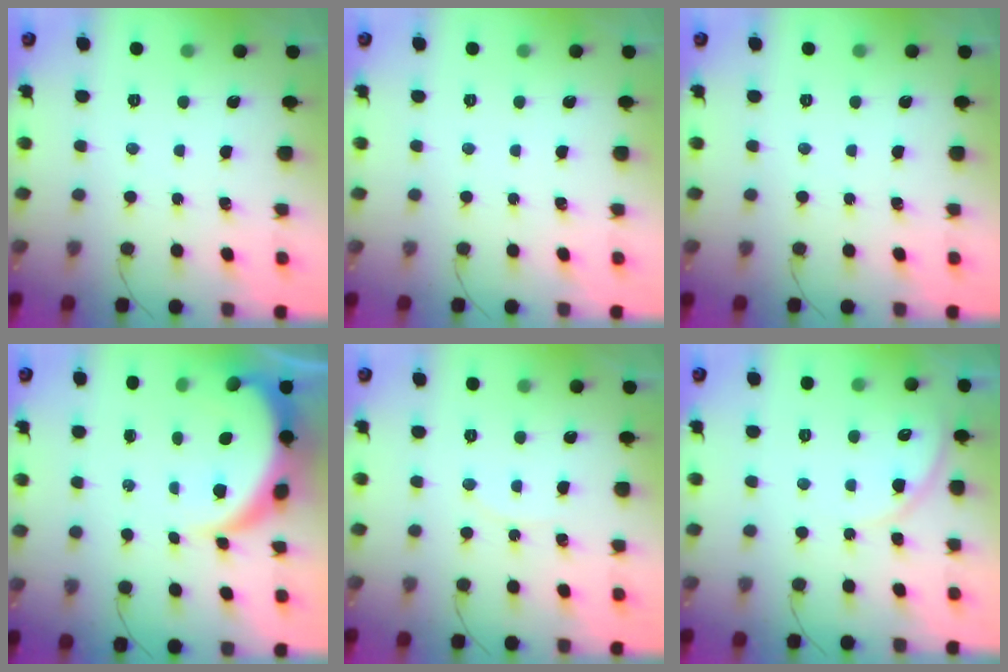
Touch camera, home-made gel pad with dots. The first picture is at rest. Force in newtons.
{"total": 0.0}
{"total": 0.0}
{"total": 9.0, "press": 9.0, "slide": 1.0}
{"total": 4.2, "press": 4.1, "slide": 0.5}
{"total": 6.7, "press": 6.7, "slide": 0.6}